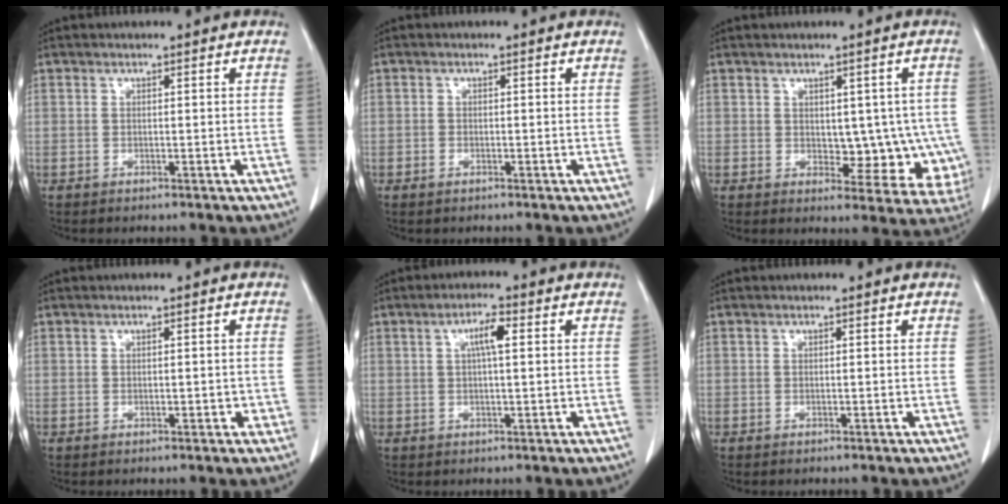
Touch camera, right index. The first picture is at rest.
{"total": 1.4, "force": [-0.7, 1.0, 0.8], "torque": [-0.018, 0.003, -0.008]}
{"total": 10.3, "force": [-0.8, 6.5, 7.9], "torque": [-0.082, 0.012, 0.008]}
{"total": 1.9, "force": [-0.4, 1.2, 1.5], "torque": [-0.026, 0.006, 0.000]}
{"total": 4.3, "force": [1.1, 1.0, 4.0], "torque": [-0.077, 0.011, 0.020]}
{"total": 0.0}